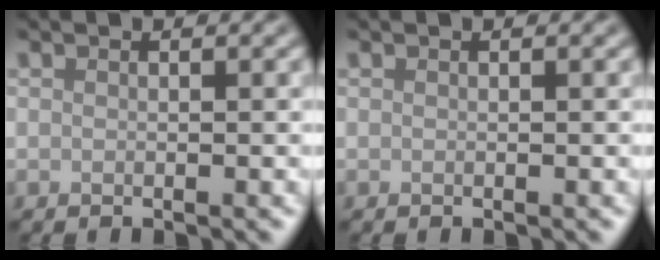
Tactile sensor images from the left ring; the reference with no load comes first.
{"total": 0.0}